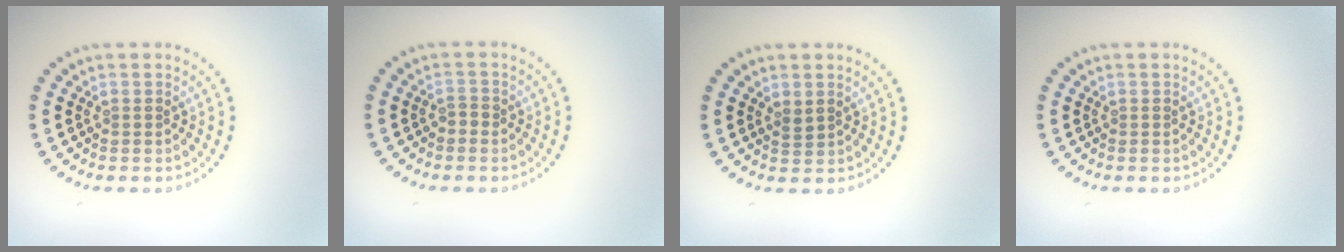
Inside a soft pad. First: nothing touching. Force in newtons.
{"total": 0.9, "press": 0.8, "slide": 0.3}
{"total": 0.9, "press": 0.7, "slide": 0.5}
{"total": 0.0}